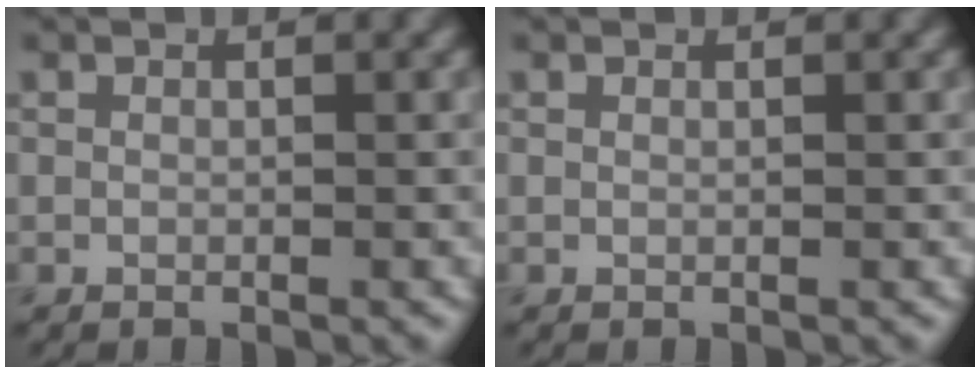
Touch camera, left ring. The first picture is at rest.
{"total": 0.0}